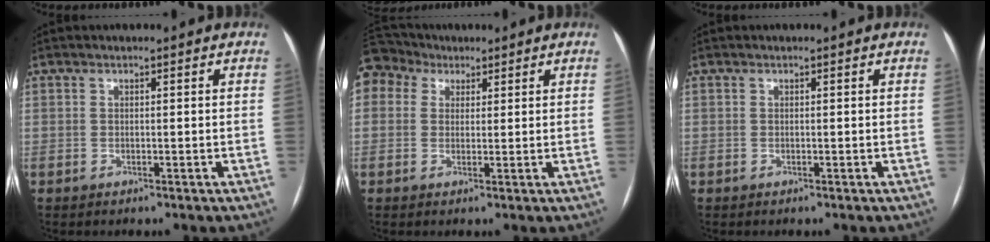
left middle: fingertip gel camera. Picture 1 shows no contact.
{"total": 6.7, "force": [4.0, 5.1, 1.4], "torque": [-0.037, 0.042, 0.082]}
{"total": 0.0}